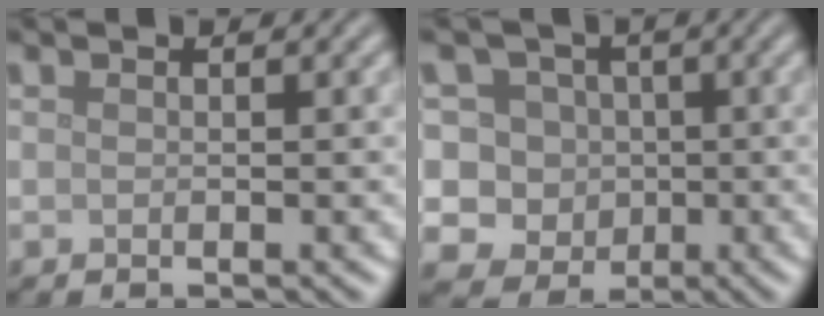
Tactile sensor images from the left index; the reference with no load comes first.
{"total": 9.1, "force": [1.1, 8.4, 3.2], "torque": [-0.057, 0.034, -0.010]}